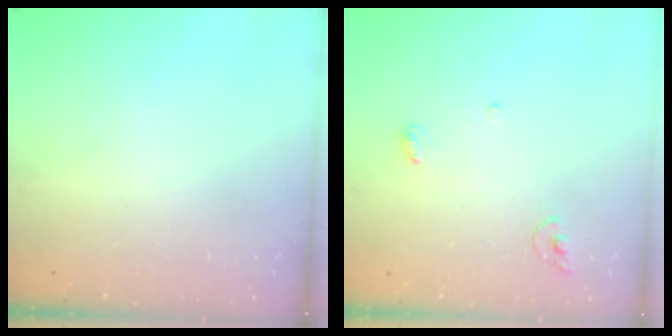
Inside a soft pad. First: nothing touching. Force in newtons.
{"total": 3.8, "press": 3.8, "slide": 0.2}